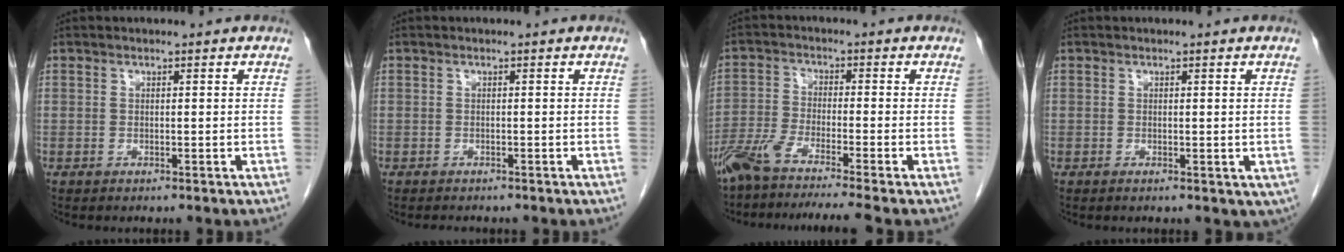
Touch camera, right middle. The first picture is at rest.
{"total": 1.6, "force": [-1.4, 0.4, 0.6], "torque": [-0.017, -0.007, -0.015]}
{"total": 9.0, "force": [-7.6, -1.2, 4.8], "torque": [-0.084, -0.023, -0.131]}
{"total": 1.9, "force": [-0.3, 1.0, 1.6], "torque": [-0.024, -0.006, -0.001]}